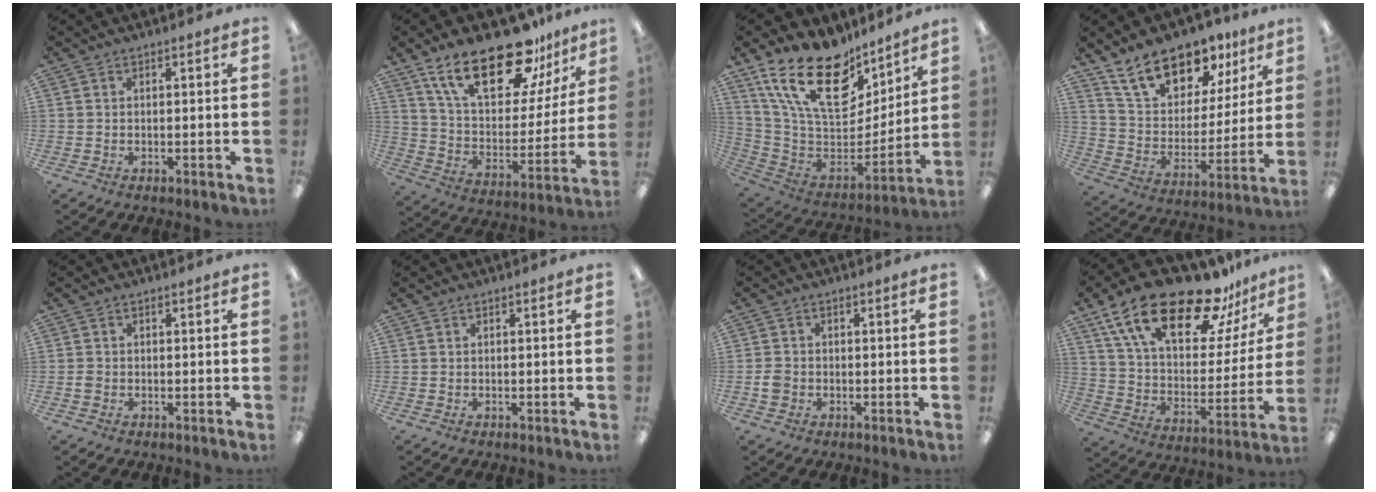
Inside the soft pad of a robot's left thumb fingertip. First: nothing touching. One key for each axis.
{"total": 24.5, "fx": 16.7, "fy": 10.0, "fz": 14.9, "tx": -0.253, "ty": -0.092, "tz": 0.291}
{"total": 23.5, "fx": 14.8, "fy": 12.2, "fz": 13.5, "tx": -0.246, "ty": -0.098, "tz": 0.270}
{"total": 17.5, "fx": 13.1, "fy": 9.1, "fz": 7.3, "tx": -0.132, "ty": -0.079, "tz": 0.237}
{"total": 1.1, "fx": -0.3, "fy": 0.9, "fz": 0.5, "tx": -0.009, "ty": 0.004, "tz": -0.007}
{"total": 0.0}
{"total": 2.5, "fx": -0.7, "fy": 2.1, "fz": 1.1, "tx": -0.018, "ty": 0.005, "tz": -0.014}
{"total": 26.0, "fx": 18.3, "fy": 10.0, "fz": 15.4, "tx": -0.266, "ty": -0.106, "tz": 0.312}